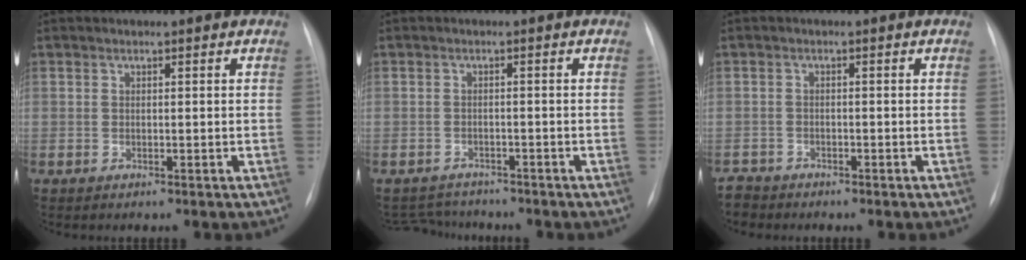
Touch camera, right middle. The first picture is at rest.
{"total": 3.9, "force": [-3.7, 1.0, -0.4], "torque": [-0.001, -0.005, -0.057]}
{"total": 2.2, "force": [-2.0, 0.6, -0.6], "torque": [0.010, -0.004, -0.038]}